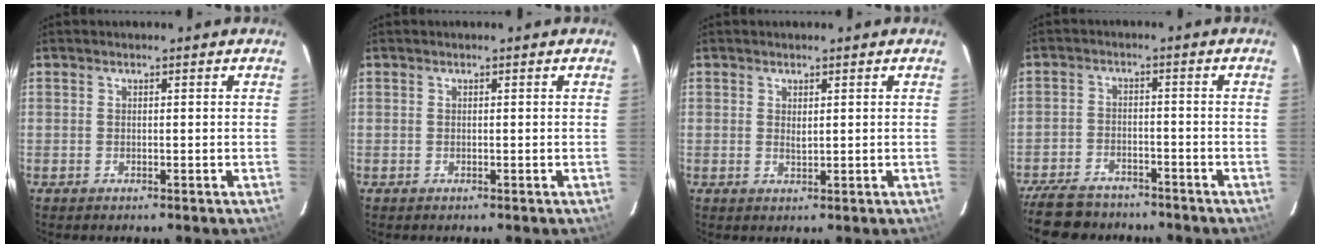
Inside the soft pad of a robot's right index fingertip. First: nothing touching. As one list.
[{"total": 0.0}, {"total": 1.3, "force": [0.4, 0.7, 1.1], "torque": [-0.018, -0.001, 0.007]}, {"total": 13.4, "force": [-10.8, 6.1, 5.0], "torque": [-0.140, -0.001, -0.172]}]